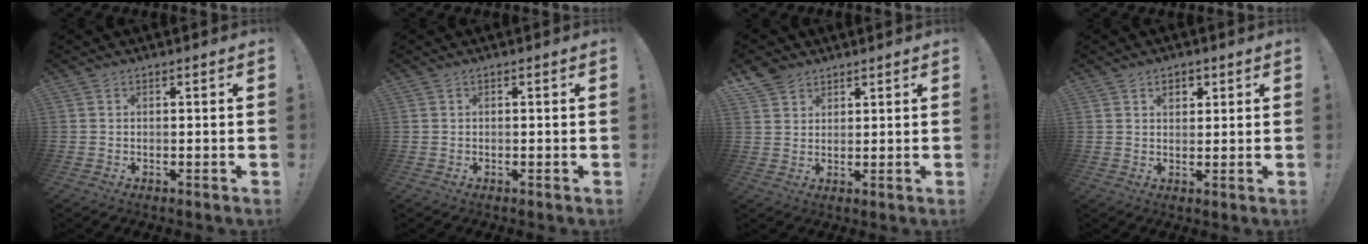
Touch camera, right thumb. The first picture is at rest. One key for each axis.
{"total": 0.0}
{"total": 4.8, "fx": 3.8, "fy": 2.7, "fz": 1.0, "tx": -0.020, "ty": -0.021, "tz": 0.074}
{"total": 3.4, "fx": 1.7, "fy": 2.4, "fz": 1.9, "tx": -0.018, "ty": -0.004, "tz": 0.025}